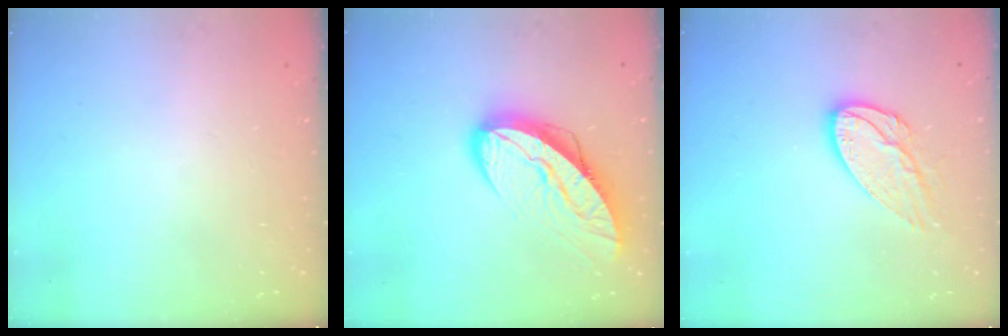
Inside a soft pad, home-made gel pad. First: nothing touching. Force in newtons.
{"total": 14.8, "press": 14.8, "slide": 1.3}
{"total": 13.0, "press": 13.0, "slide": 1.0}